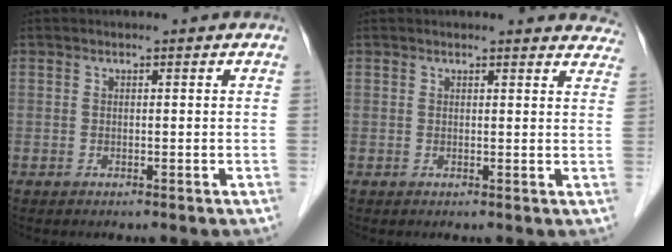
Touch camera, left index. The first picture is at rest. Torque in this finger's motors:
{"motor_torque": [0.42, -0.33, 0.05, -0.01]}